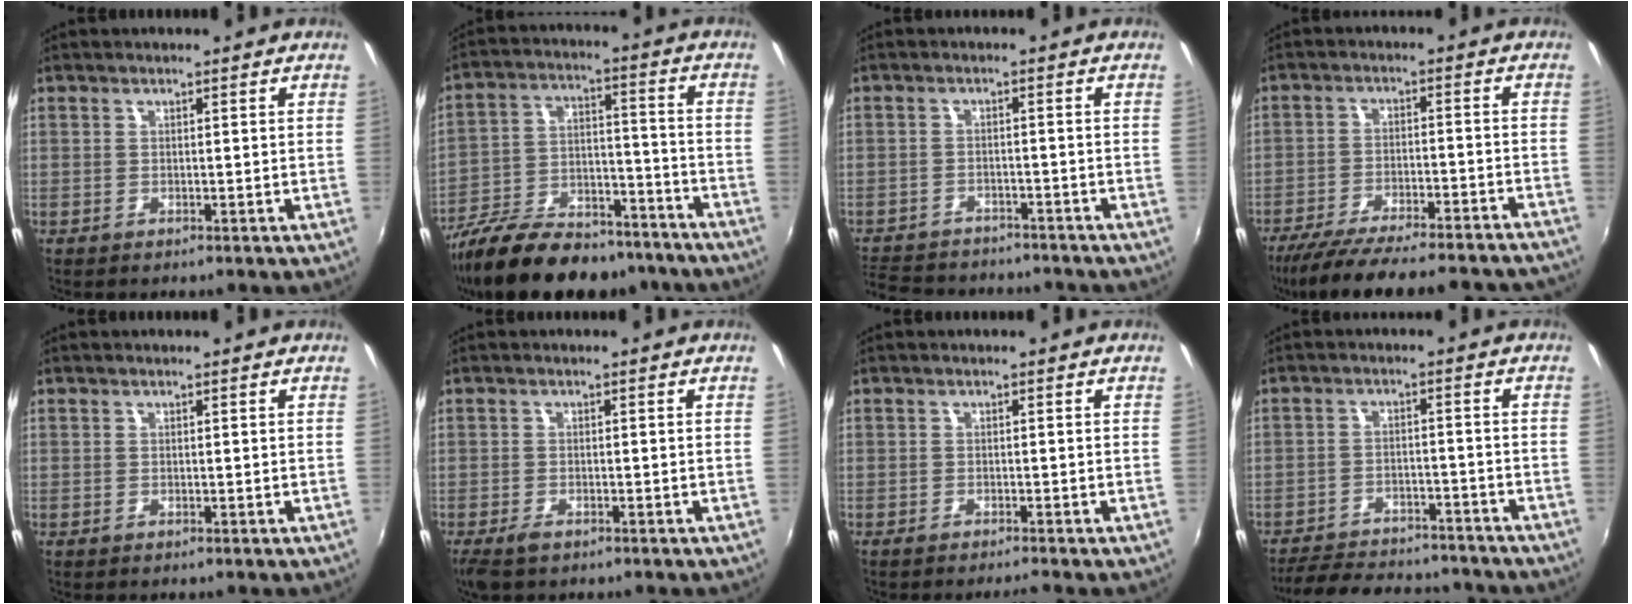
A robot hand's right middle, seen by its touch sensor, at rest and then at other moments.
{"total": 24.5, "force": [-19.0, 9.7, 12.2], "torque": [-0.230, 0.002, -0.281]}
{"total": 13.1, "force": [-11.4, 4.5, 4.5], "torque": [-0.120, -0.001, -0.172]}
{"total": 24.6, "force": [-21.9, 4.0, 10.5], "torque": [-0.191, -0.034, -0.300]}
{"total": 0.0}
{"total": 3.4, "force": [-2.4, 1.4, 2.0], "torque": [-0.050, -0.012, -0.044]}
{"total": 1.8, "force": [-1.6, -0.3, 0.6], "torque": [-0.016, -0.009, -0.031]}
{"total": 17.9, "force": [-15.7, 5.3, 6.8], "torque": [-0.151, 0.003, -0.211]}